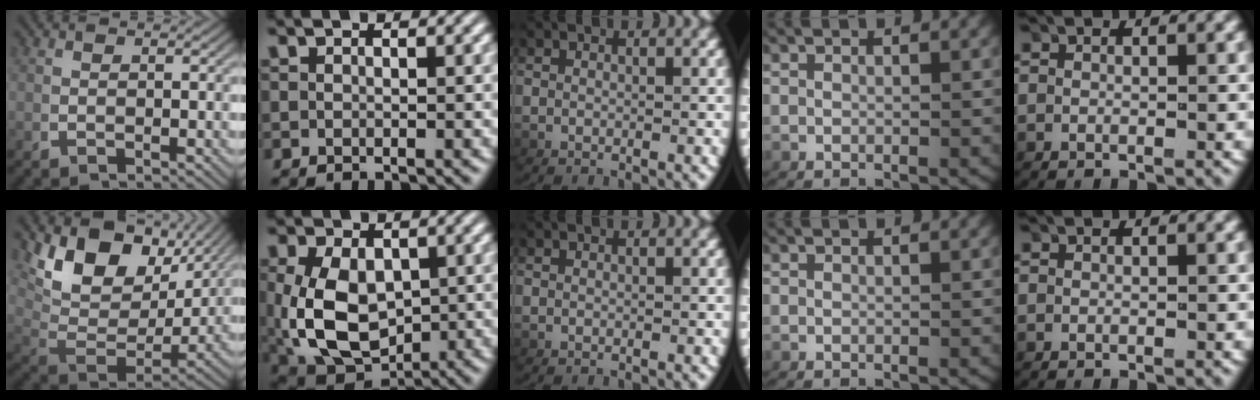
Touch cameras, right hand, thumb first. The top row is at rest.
{"thumb": {"total": 11.2, "force": [3.5, 6.8, 8.2], "torque": [-0.165, -0.016, 0.063]}, "index": {"total": 10.1, "force": [-1.0, 7.7, 6.5], "torque": [-0.141, -0.041, 0.006]}}